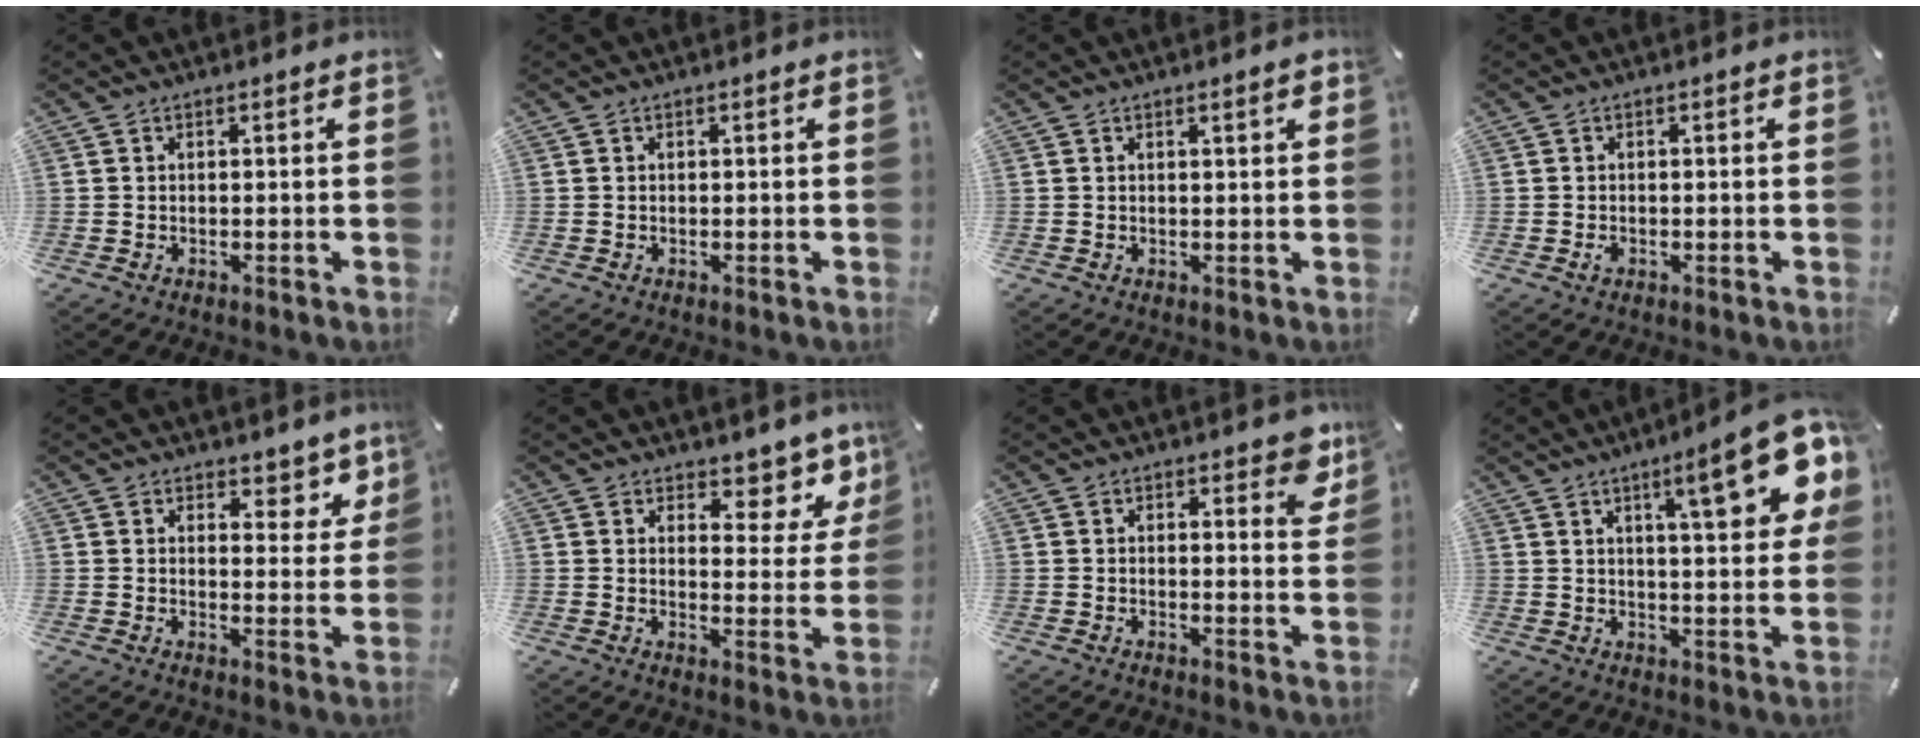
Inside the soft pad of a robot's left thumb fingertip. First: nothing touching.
{"total": 0.0}
{"total": 2.0, "force": [0.9, 0.3, 1.7], "torque": [-0.035, 0.003, 0.014]}
{"total": 1.1, "force": [-0.3, 0.6, 0.8], "torque": [-0.015, 0.000, -0.006]}
{"total": 6.4, "force": [4.8, 3.7, 1.9], "torque": [0.000, -0.043, 0.081]}
{"total": 8.6, "force": [7.1, 4.1, 2.4], "torque": [-0.009, -0.070, 0.122]}
{"total": 5.7, "force": [3.9, 2.5, 3.2], "torque": [-0.026, -0.028, 0.062]}
{"total": 17.5, "force": [8.3, 4.4, 14.7], "torque": [-0.207, -0.038, 0.122]}